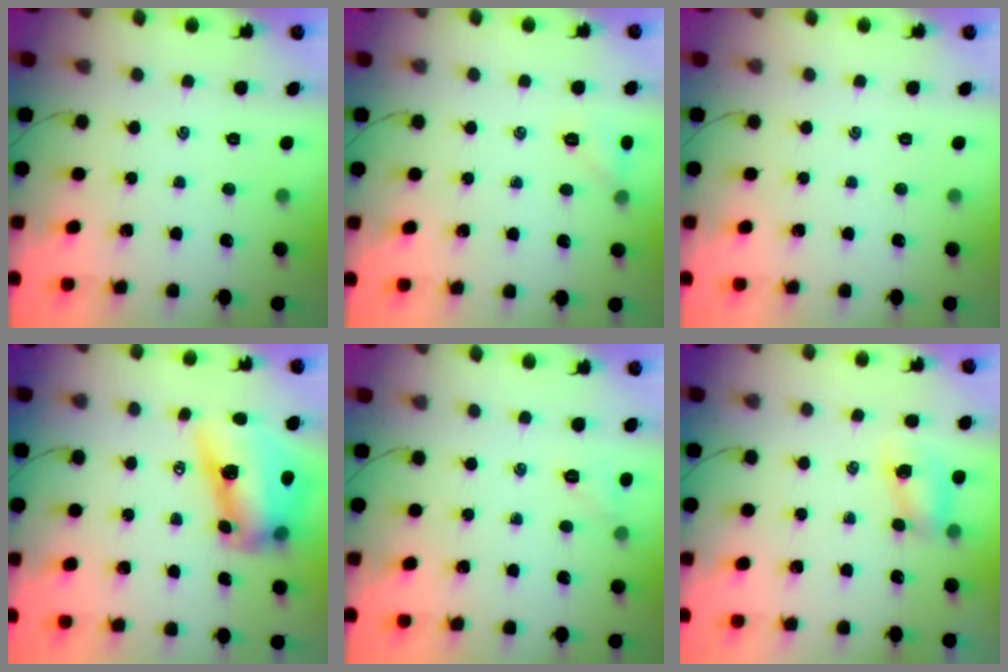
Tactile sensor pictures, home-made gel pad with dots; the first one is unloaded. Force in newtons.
{"total": 5.9, "press": 5.7, "slide": 1.5}
{"total": 0.0}
{"total": 13.1, "press": 12.8, "slide": 2.7}
{"total": 5.7, "press": 5.6, "slide": 1.4}
{"total": 5.9, "press": 5.9, "slide": 1.0}